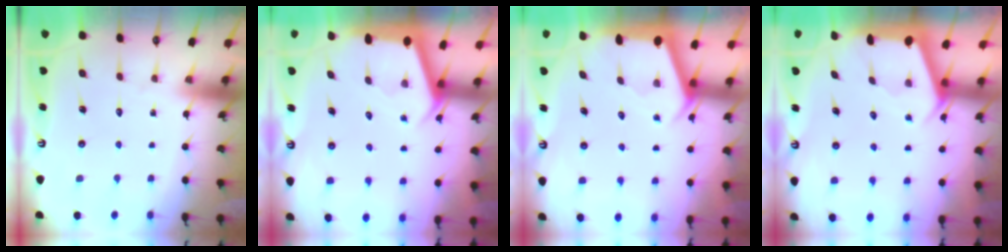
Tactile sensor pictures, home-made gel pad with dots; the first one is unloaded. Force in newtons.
{"total": 2.4, "press": 2.4, "slide": 0.2}
{"total": 2.3, "press": 2.3, "slide": 0.3}
{"total": 2.4, "press": 2.3, "slide": 0.3}